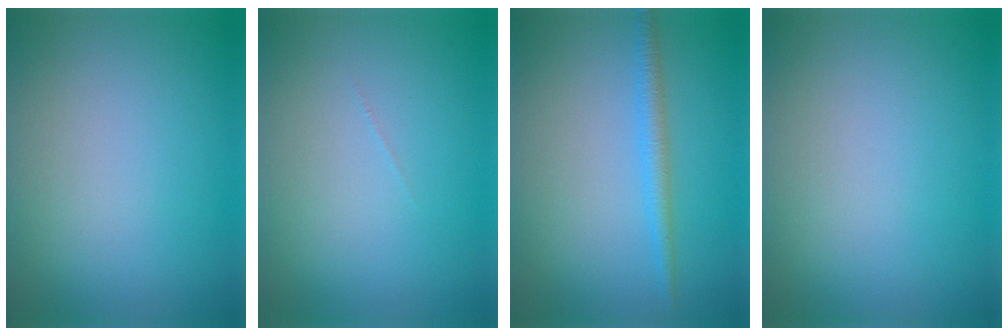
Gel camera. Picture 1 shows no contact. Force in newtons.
{"total": 0.0}
{"total": 1.8, "press": 1.8, "slide": 0.1}
{"total": 0.0}